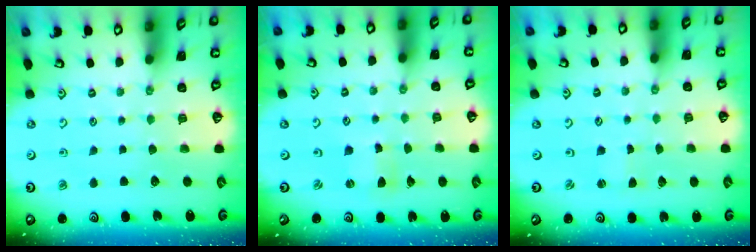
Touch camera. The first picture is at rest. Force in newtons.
{"total": 2.5, "press": 2.5, "slide": 0.2}
{"total": 0.7, "press": 0.7, "slide": 0.2}